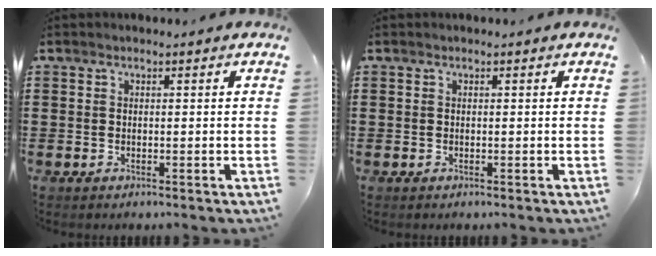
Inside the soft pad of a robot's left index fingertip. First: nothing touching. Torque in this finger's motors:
{"motor_torque": [-0.01, 0.00, 0.00, 0.00]}